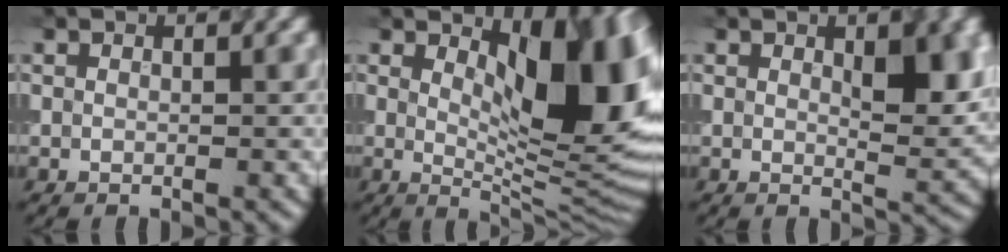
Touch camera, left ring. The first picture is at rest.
{"total": 11.6, "force": [3.2, 4.6, 10.1], "torque": [-0.122, -0.007, 0.054]}
{"total": 5.0, "force": [1.5, 1.8, 4.4], "torque": [-0.059, -0.004, 0.026]}